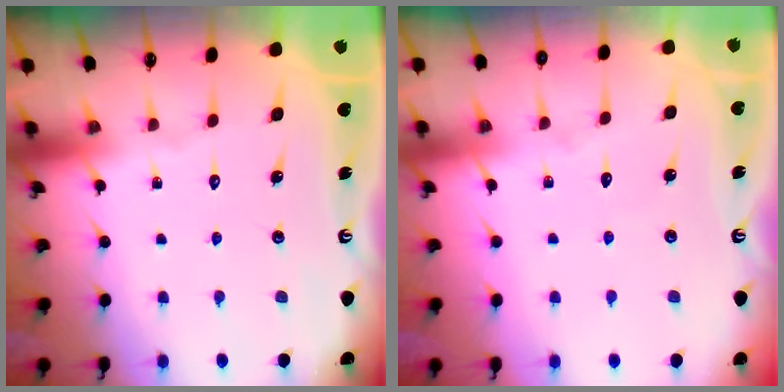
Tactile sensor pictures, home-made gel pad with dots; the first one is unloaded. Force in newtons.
{"total": 3.0, "press": 3.0, "slide": 0.3}